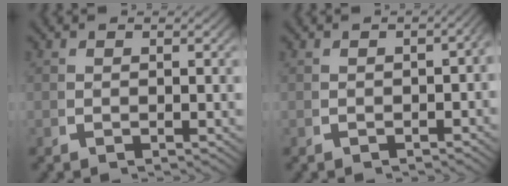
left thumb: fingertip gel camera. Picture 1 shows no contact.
{"total": 2.0, "force": [-0.9, 1.1, 1.4], "torque": [-0.015, 0.003, -0.013]}